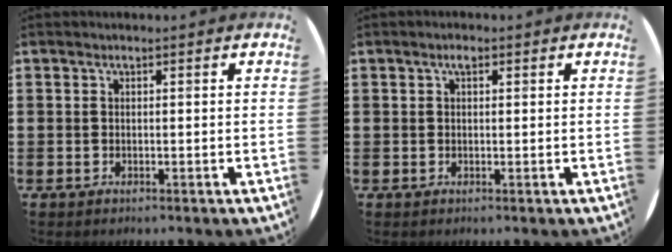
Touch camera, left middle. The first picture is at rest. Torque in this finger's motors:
{"motor_torque": [0.36, 0.05, 0.04, 0.01]}